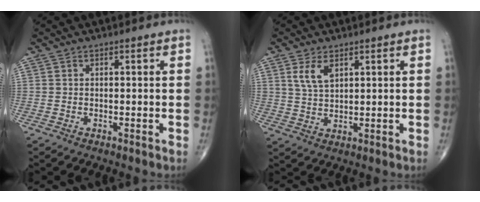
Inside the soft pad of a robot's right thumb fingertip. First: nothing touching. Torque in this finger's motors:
{"motor_torque": [0.04, 0.09, 0.54, 0.32, 0.12]}